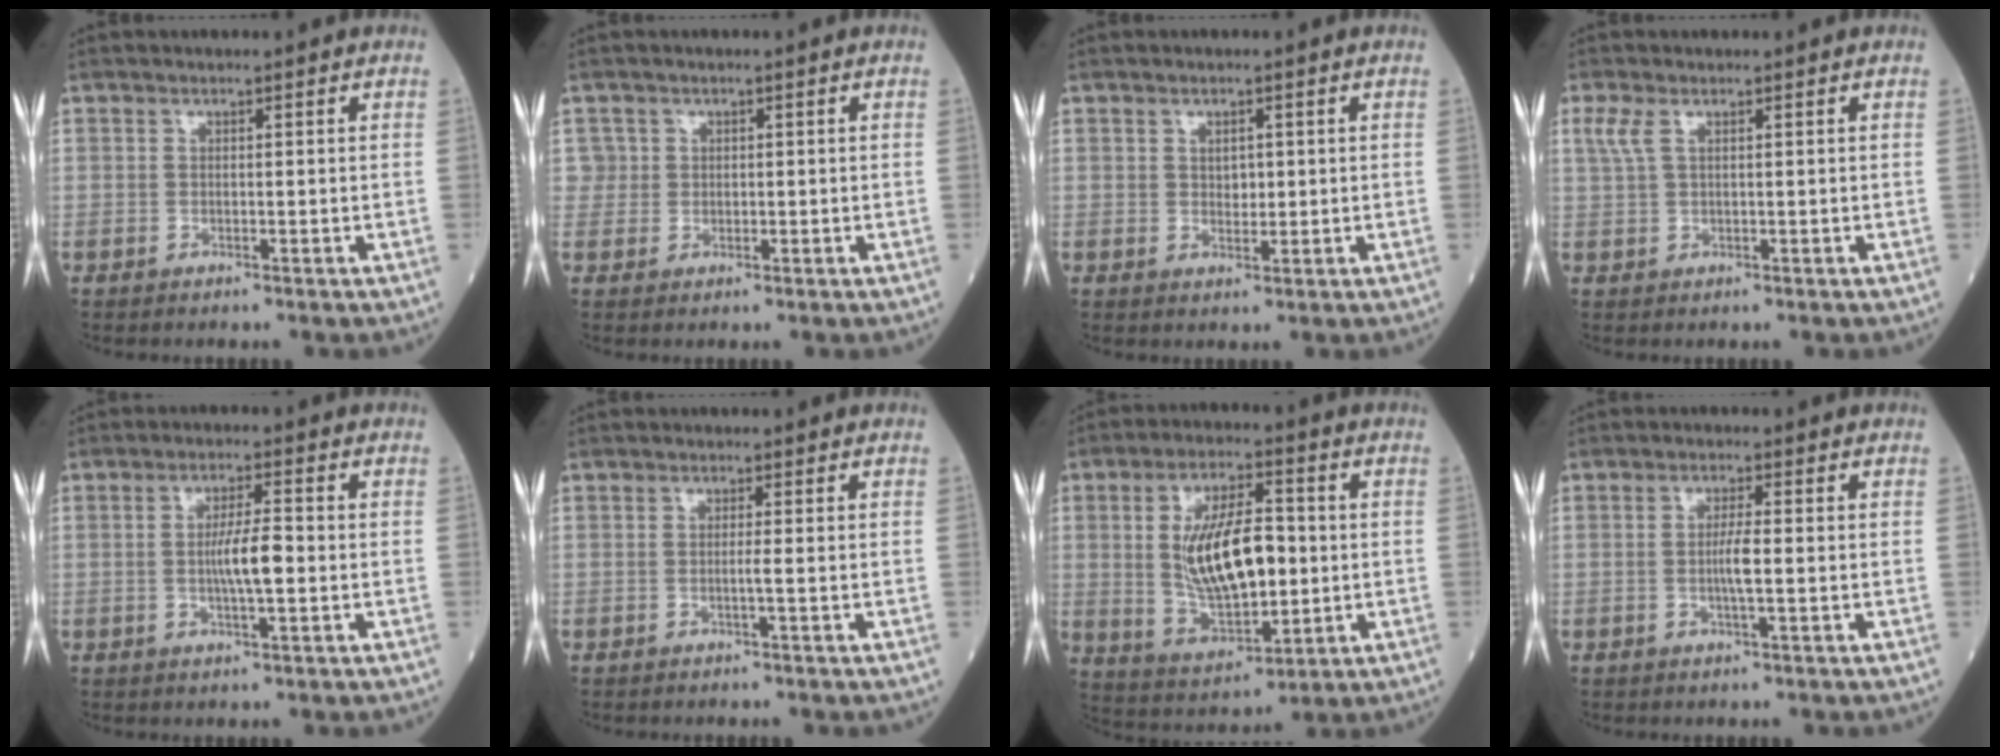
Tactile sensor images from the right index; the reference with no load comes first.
{"total": 2.0, "force": [0.5, 1.9, -0.2], "torque": [0.015, 0.004, 0.006]}
{"total": 1.9, "force": [0.4, 1.2, 1.5], "torque": [-0.021, -0.003, 0.008]}
{"total": 2.5, "force": [1.2, 0.9, 2.0], "torque": [-0.060, 0.014, 0.033]}
{"total": 5.2, "force": [-0.6, 0.5, 5.1], "torque": [-0.096, 0.001, -0.011]}
{"total": 0.8, "force": [-0.2, -0.3, 0.7], "torque": [-0.010, 0.001, -0.005]}
{"total": 14.3, "force": [0.5, 5.5, 13.2], "torque": [-0.252, 0.001, 0.017]}
{"total": 2.9, "force": [-0.3, 0.0, 2.9], "torque": [-0.060, -0.003, -0.005]}